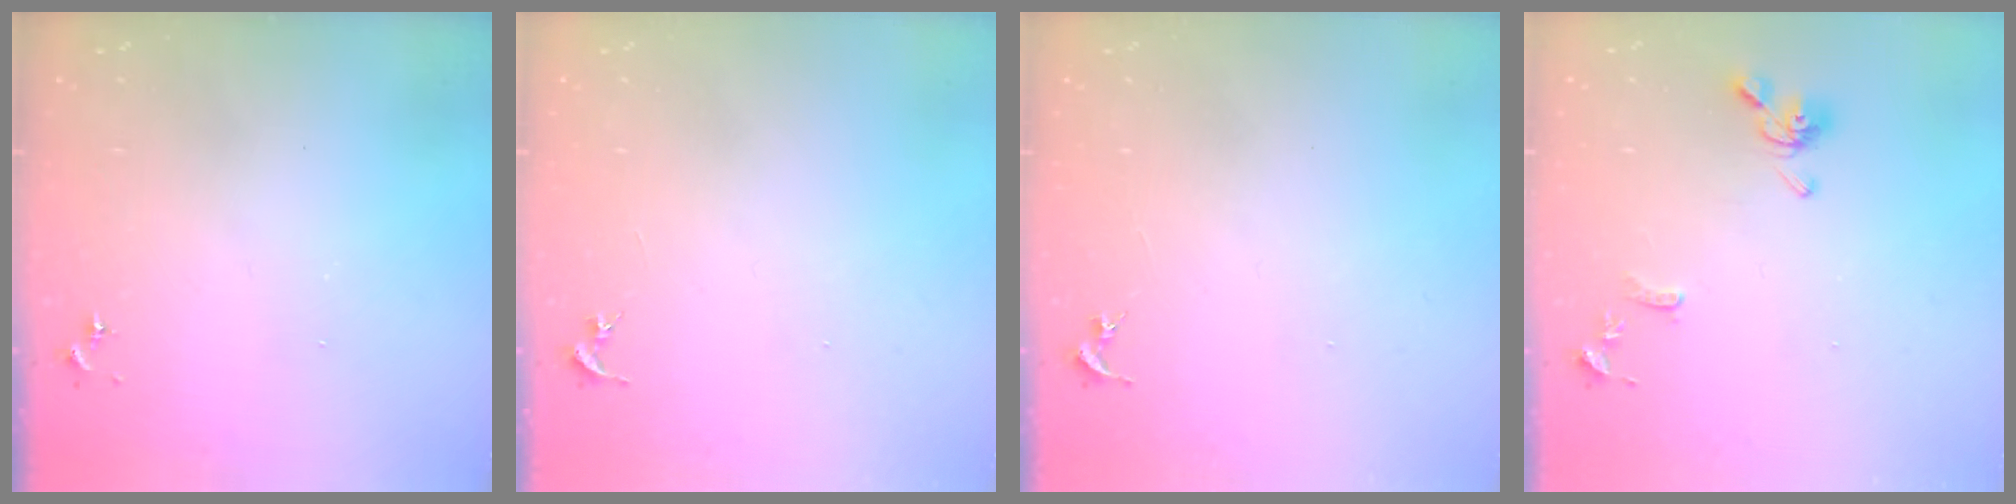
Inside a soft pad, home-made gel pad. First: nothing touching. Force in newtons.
{"total": 0.0}
{"total": 0.0}
{"total": 10.1, "press": 10.1, "slide": 1.2}